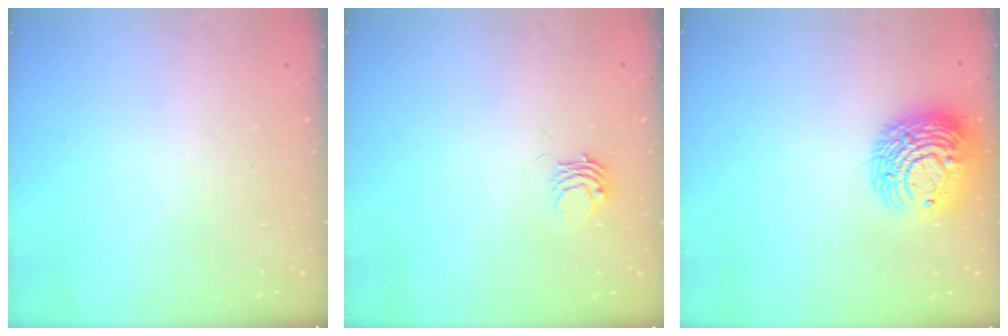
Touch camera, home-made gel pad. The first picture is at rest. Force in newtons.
{"total": 3.8, "press": 3.8, "slide": 0.1}
{"total": 13.0, "press": 12.9, "slide": 2.0}